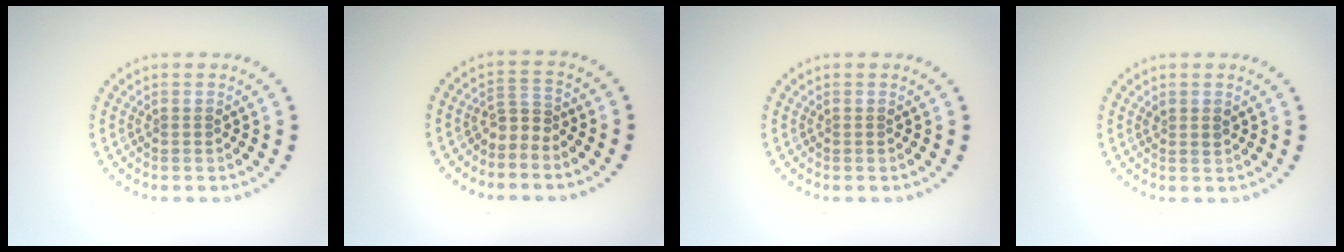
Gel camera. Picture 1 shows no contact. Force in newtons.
{"total": 1.9, "press": 1.1, "slide": 1.5}
{"total": 0.0}
{"total": 0.8, "press": 0.8, "slide": 0.3}